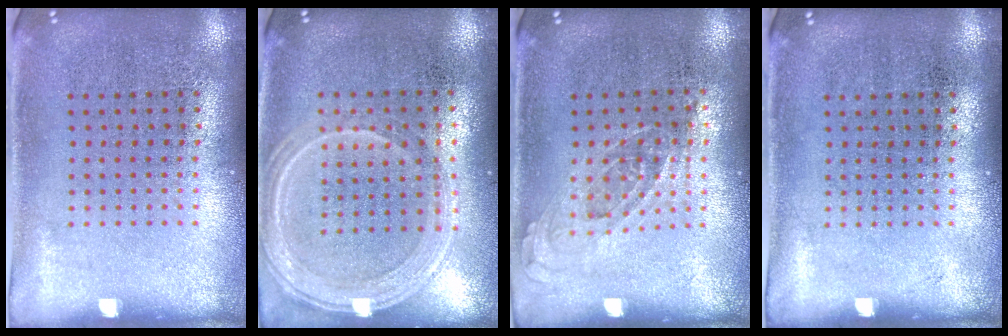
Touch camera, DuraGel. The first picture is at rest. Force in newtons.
{"total": 1.2, "press": 1.1, "slide": 0.3}
{"total": 0.8, "press": 0.7, "slide": 0.3}
{"total": 0.0}